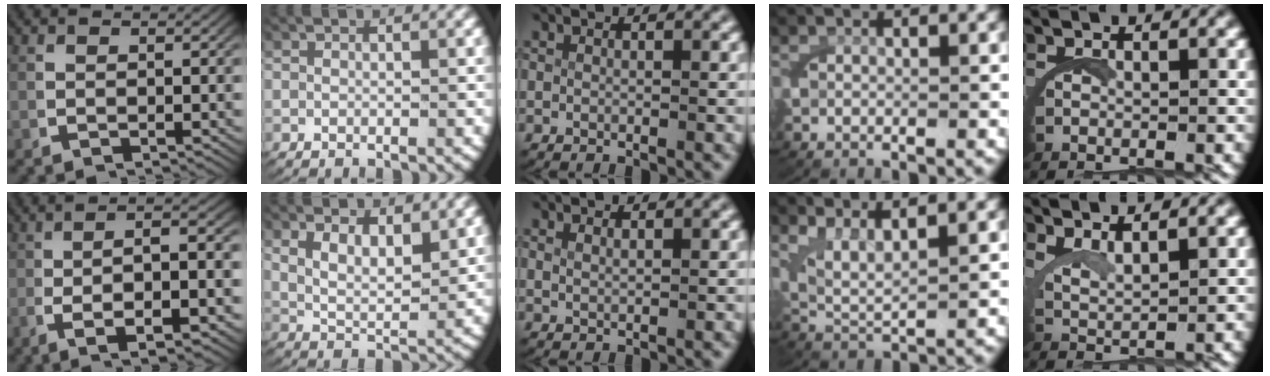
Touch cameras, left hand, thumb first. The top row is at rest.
{"thumb": {"total": 7.4, "force": [-1.1, 2.5, 6.9], "torque": [-0.124, -0.006, -0.008]}, "index": {"total": 4.8, "force": [2.0, 3.1, 3.1], "torque": [-0.059, -0.012, 0.031]}, "middle": {"total": 0.7, "force": [0.6, -0.2, 0.3], "torque": [-0.009, -0.007, 0.020]}, "ring": {"total": 5.0, "force": [1.8, 3.3, 3.2], "torque": [-0.076, -0.012, 0.029]}, "little": {"total": 2.7, "force": [2.5, 0.0, 1.0], "torque": [-0.032, -0.005, 0.046]}}